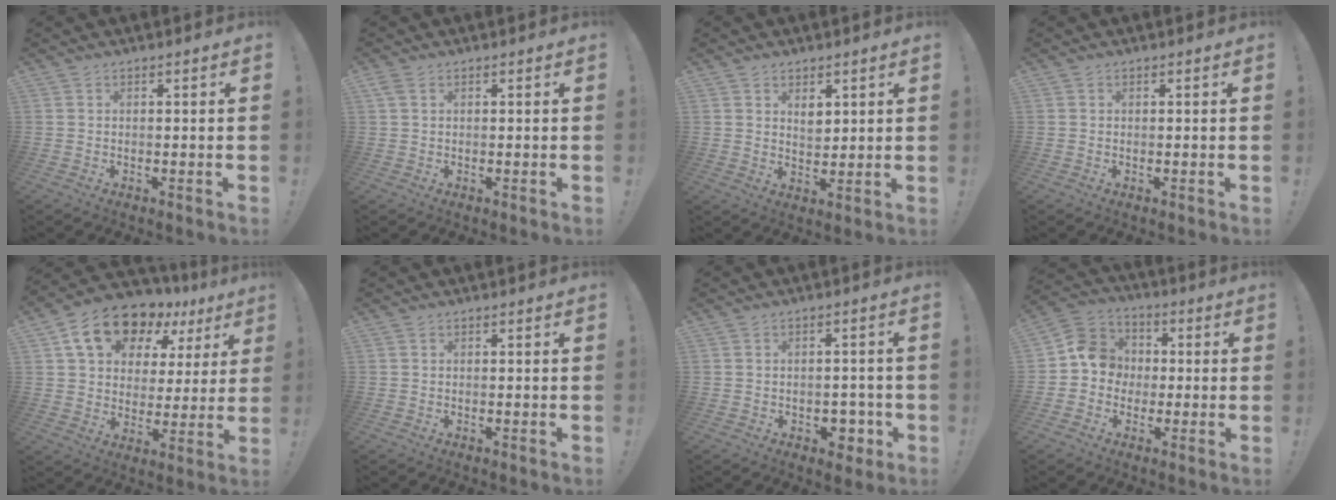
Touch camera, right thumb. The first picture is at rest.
{"total": 1.9, "force": [0.9, 1.1, 1.3], "torque": [-0.020, 0.001, 0.014]}
{"total": 4.8, "force": [2.4, 3.6, 2.2], "torque": [-0.034, -0.010, 0.042]}
{"total": 0.0}
{"total": 15.9, "force": [10.2, 9.3, 7.7], "torque": [-0.122, -0.065, 0.184]}
{"total": 0.0}
{"total": 5.9, "force": [-2.0, 4.5, 3.2], "torque": [-0.027, 0.015, -0.030]}
{"total": 10.4, "force": [-0.7, 9.6, 3.8], "torque": [-0.052, 0.025, -0.006]}